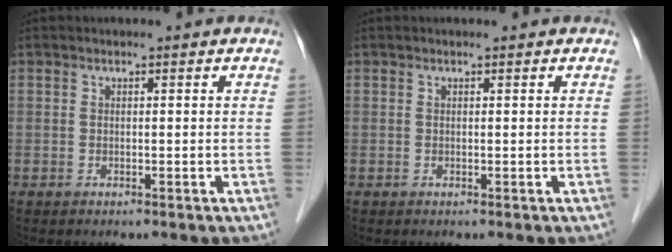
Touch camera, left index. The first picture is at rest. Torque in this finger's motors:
{"motor_torque": [-0.38, 0.03, -0.07, -0.01]}